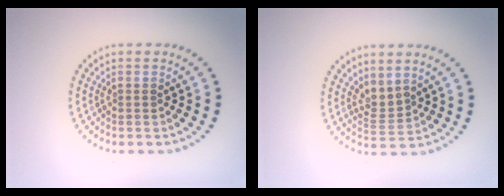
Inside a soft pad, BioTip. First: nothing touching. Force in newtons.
{"total": 1.8, "press": 1.4, "slide": 1.1}